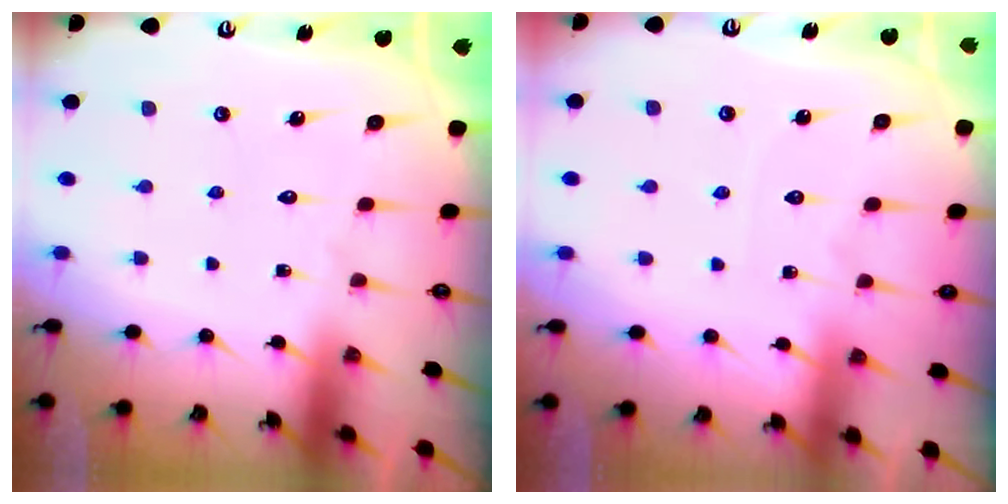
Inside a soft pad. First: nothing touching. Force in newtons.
{"total": 3.1, "press": 3.1, "slide": 0.4}